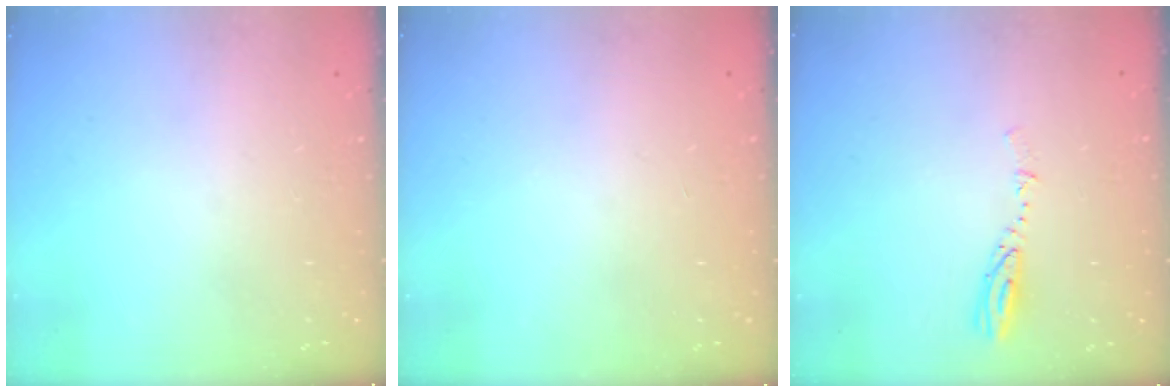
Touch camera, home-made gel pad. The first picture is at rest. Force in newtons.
{"total": 0.0}
{"total": 3.5, "press": 3.4, "slide": 0.3}